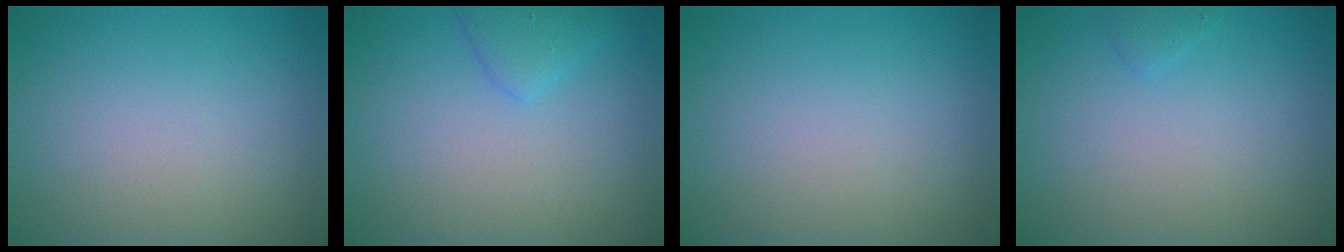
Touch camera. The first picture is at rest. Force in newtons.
{"total": 1.7, "press": 1.7, "slide": 0.1}
{"total": 0.0}
{"total": 0.6, "press": 0.6, "slide": 0.1}